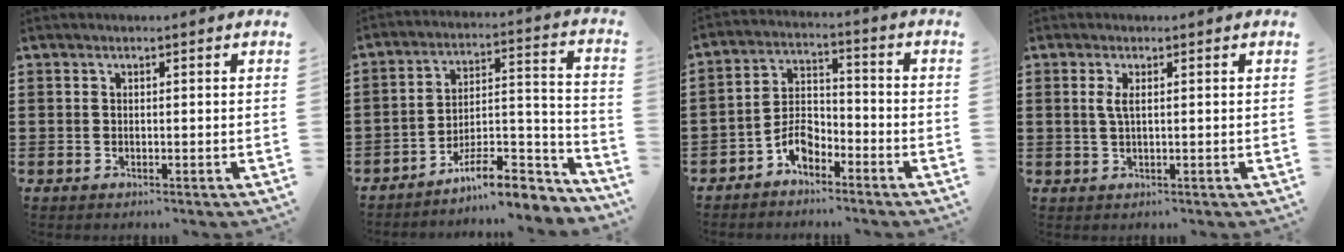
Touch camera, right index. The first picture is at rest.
{"total": 10.0, "force": [-8.3, 2.6, 4.9], "torque": [-0.061, 0.030, -0.153]}
{"total": 5.5, "force": [-3.6, 2.9, 3.0], "torque": [-0.065, 0.012, -0.071]}
{"total": 2.0, "force": [0.4, 0.4, 1.9], "torque": [-0.038, 0.003, 0.006]}